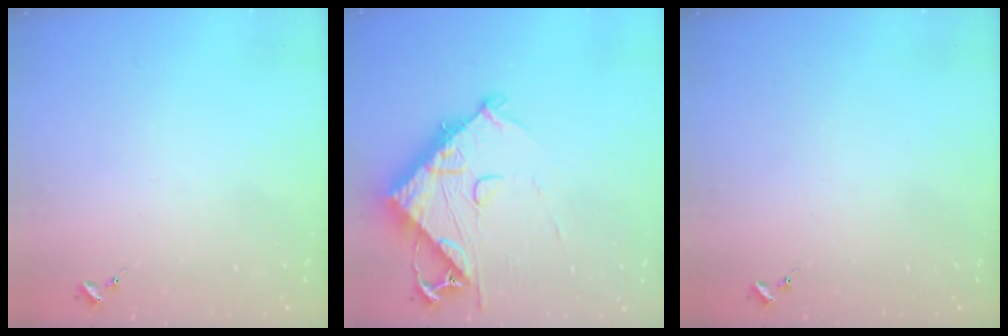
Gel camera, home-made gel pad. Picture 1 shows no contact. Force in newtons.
{"total": 13.1, "press": 13.0, "slide": 1.0}
{"total": 0.0}